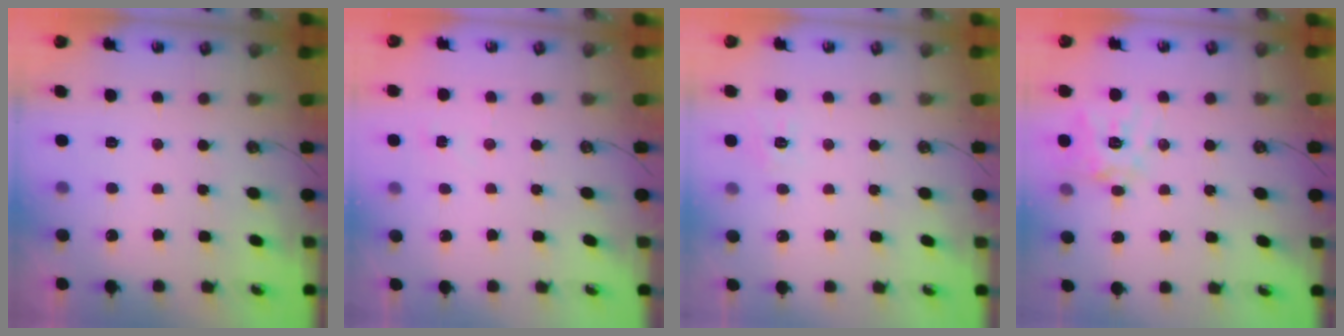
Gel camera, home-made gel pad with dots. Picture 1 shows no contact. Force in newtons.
{"total": 3.5, "press": 3.5, "slide": 0.5}
{"total": 6.6, "press": 6.6, "slide": 0.6}
{"total": 13.2, "press": 13.1, "slide": 1.5}